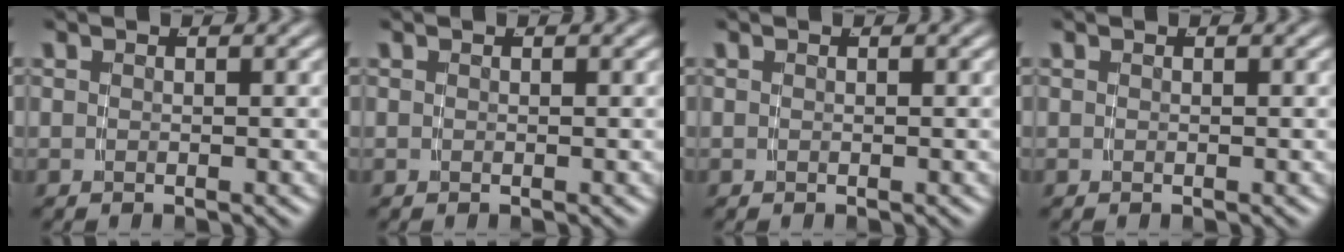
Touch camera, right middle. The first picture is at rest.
{"total": 0.0}
{"total": 0.0}
{"total": 0.0}